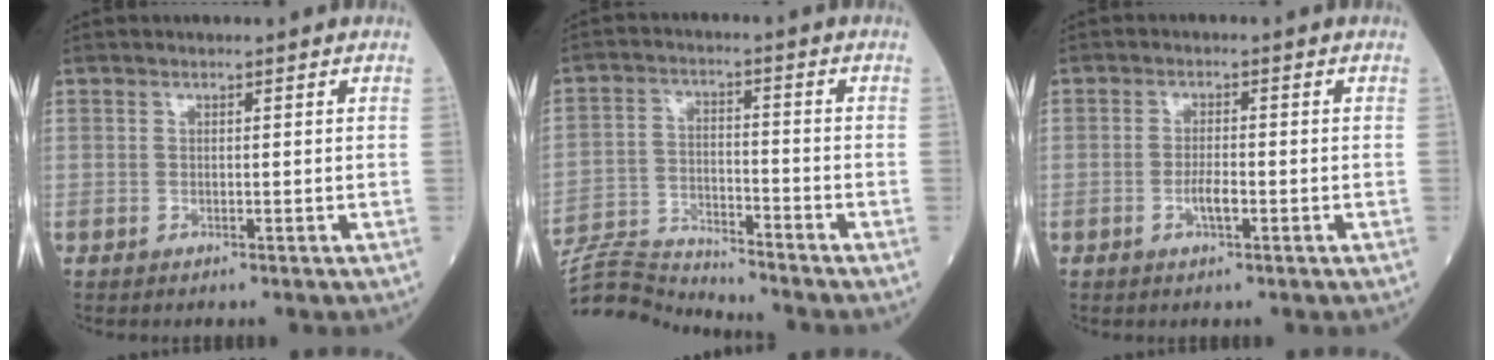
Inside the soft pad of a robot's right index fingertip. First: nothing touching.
{"total": 9.2, "force": [-9.0, -1.2, -0.9], "torque": [0.006, 0.010, -0.168]}
{"total": 2.8, "force": [-1.1, 0.6, 2.6], "torque": [-0.049, 0.001, -0.019]}